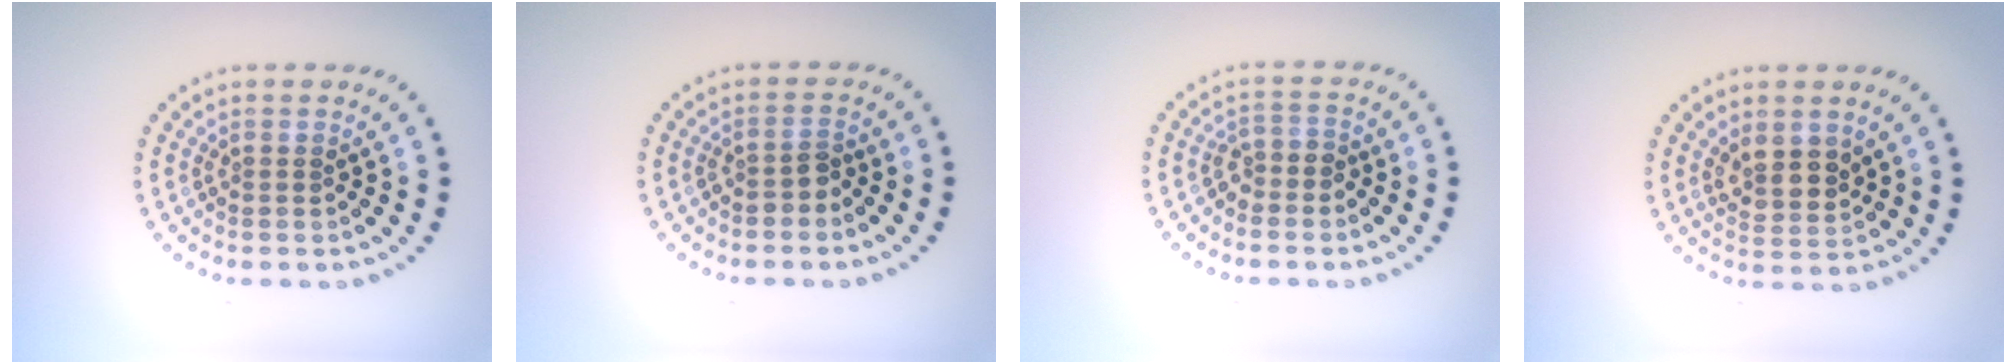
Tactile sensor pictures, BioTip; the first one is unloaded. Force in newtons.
{"total": 1.4, "press": 1.1, "slide": 0.8}
{"total": 1.7, "press": 1.3, "slide": 1.0}
{"total": 2.8, "press": 2.5, "slide": 1.1}